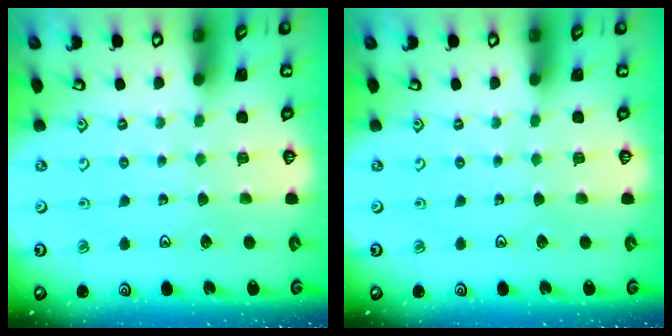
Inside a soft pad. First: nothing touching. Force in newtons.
{"total": 0.0}